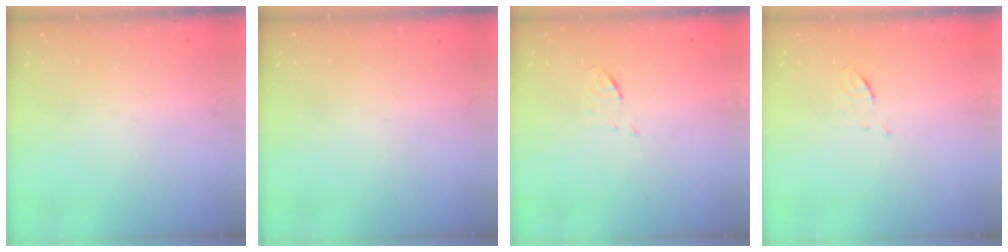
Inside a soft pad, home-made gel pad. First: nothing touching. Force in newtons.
{"total": 0.0}
{"total": 3.9, "press": 3.6, "slide": 1.4}
{"total": 3.9, "press": 3.6, "slide": 1.4}